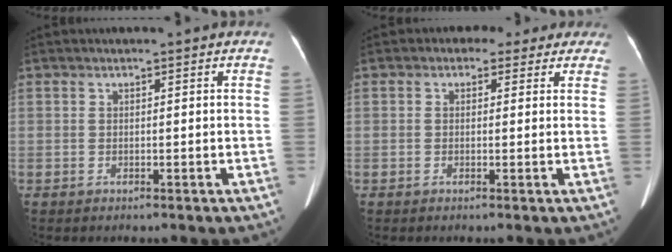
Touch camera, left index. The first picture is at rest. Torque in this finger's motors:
{"motor_torque": [1.01, -1.13, 0.16, 0.01]}